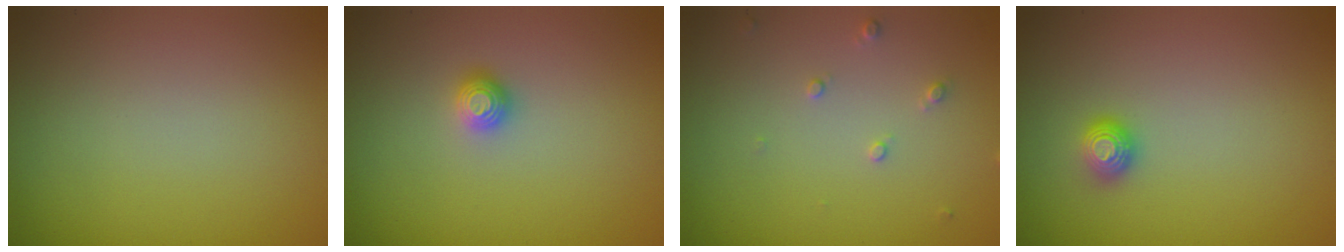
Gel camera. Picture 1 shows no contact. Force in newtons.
{"total": 1.1, "press": 1.0, "slide": 0.3}
{"total": 1.1, "press": 1.1, "slide": 0.2}
{"total": 1.1, "press": 1.1, "slide": 0.4}